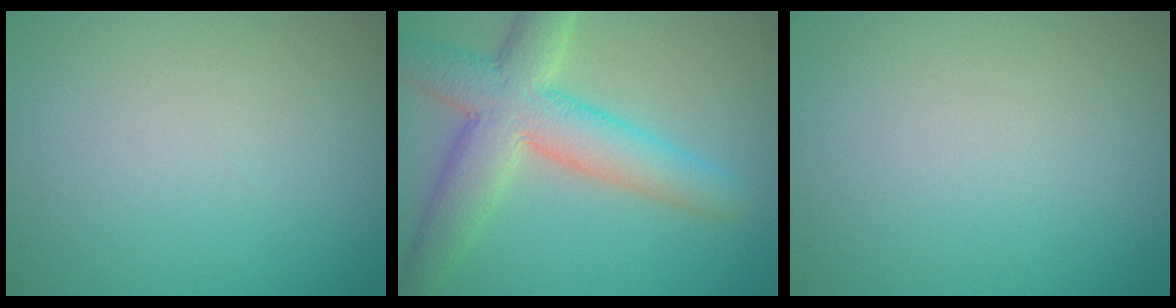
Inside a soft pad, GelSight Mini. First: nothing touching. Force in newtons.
{"total": 7.8, "press": 7.8, "slide": 0.5}
{"total": 0.0}